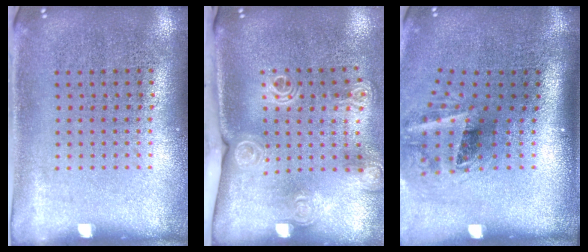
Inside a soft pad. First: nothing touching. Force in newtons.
{"total": 2.1, "press": 1.6, "slide": 1.3}
{"total": 2.1, "press": 1.3, "slide": 1.7}